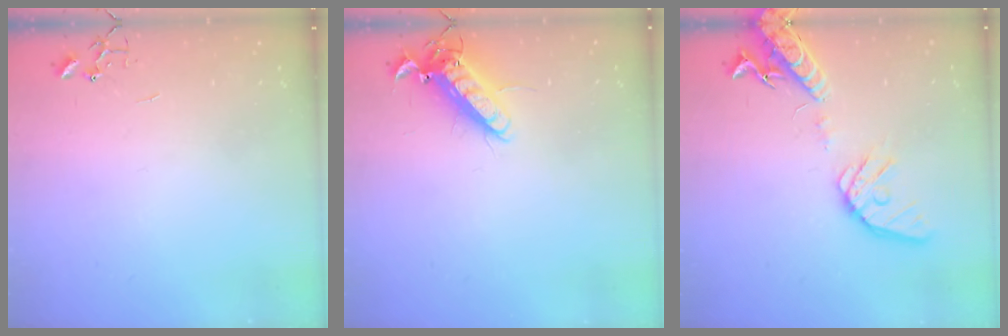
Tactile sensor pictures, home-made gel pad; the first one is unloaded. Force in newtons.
{"total": 13.3, "press": 13.0, "slide": 2.5}
{"total": 16.0, "press": 15.8, "slide": 2.5}